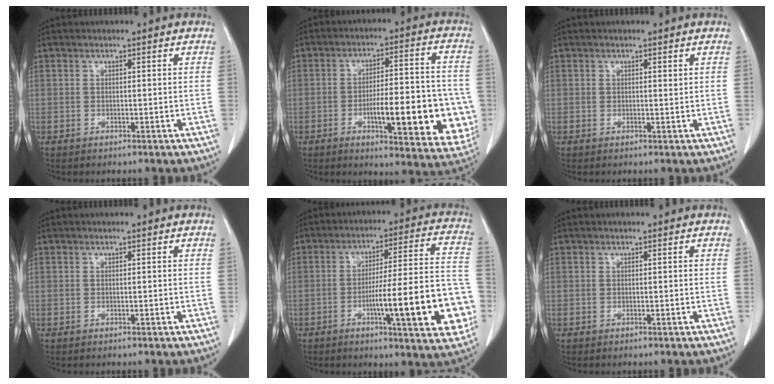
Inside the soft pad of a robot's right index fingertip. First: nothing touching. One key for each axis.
{"total": 17.3, "fx": -4.3, "fy": 4.0, "fz": 16.3, "tx": -0.179, "ty": 0.013, "tz": -0.048}
{"total": 0.5, "fx": 0.3, "fy": 0.1, "fz": 0.4, "tx": -0.007, "ty": -0.003, "tz": 0.005}
{"total": 0.0}
{"total": 18.3, "fx": -5.2, "fy": 2.3, "fz": 17.4, "tx": -0.204, "ty": 0.020, "tz": -0.066}
{"total": 0.0}